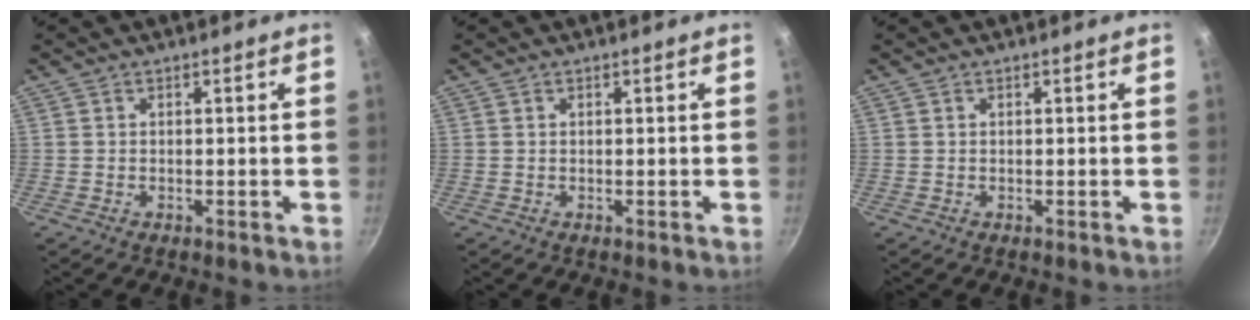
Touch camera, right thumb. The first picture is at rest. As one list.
[{"total": 0.0}, {"total": 0.0}]